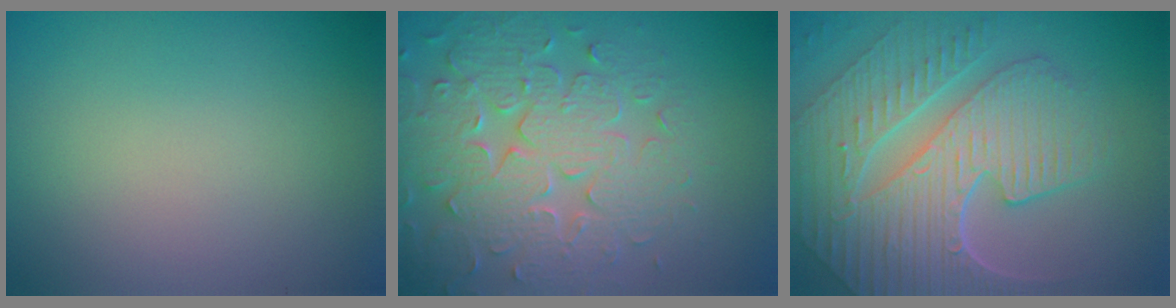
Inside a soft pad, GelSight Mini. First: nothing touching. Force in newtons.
{"total": 7.1, "press": 5.8, "slide": 4.2}
{"total": 9.2, "press": 6.2, "slide": 6.8}